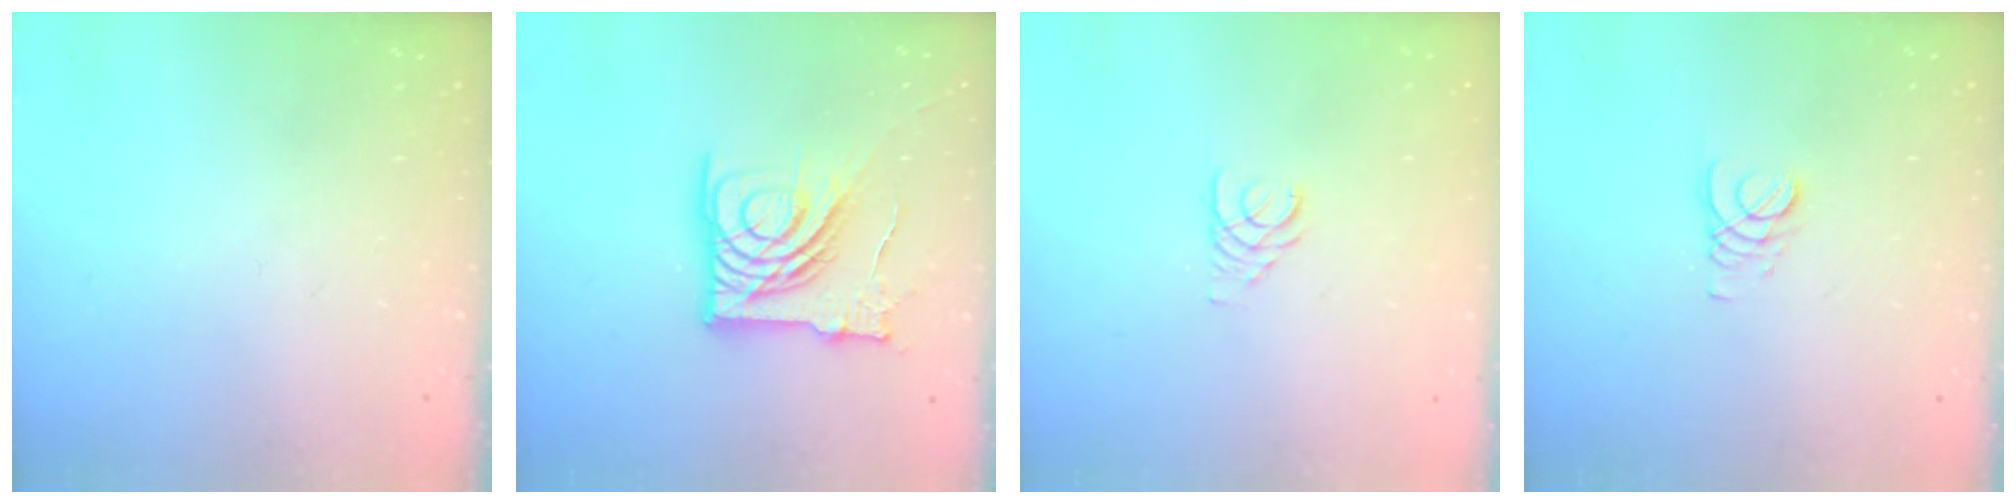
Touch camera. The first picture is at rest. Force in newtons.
{"total": 15.9, "press": 15.9, "slide": 1.7}
{"total": 2.7, "press": 2.7, "slide": 0.2}
{"total": 2.7, "press": 2.7, "slide": 0.3}